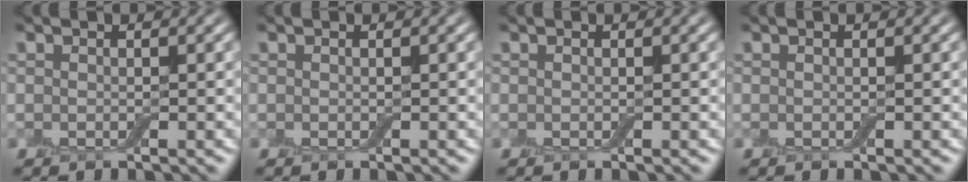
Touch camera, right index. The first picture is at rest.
{"total": 0.0}
{"total": 0.0}
{"total": 0.0}